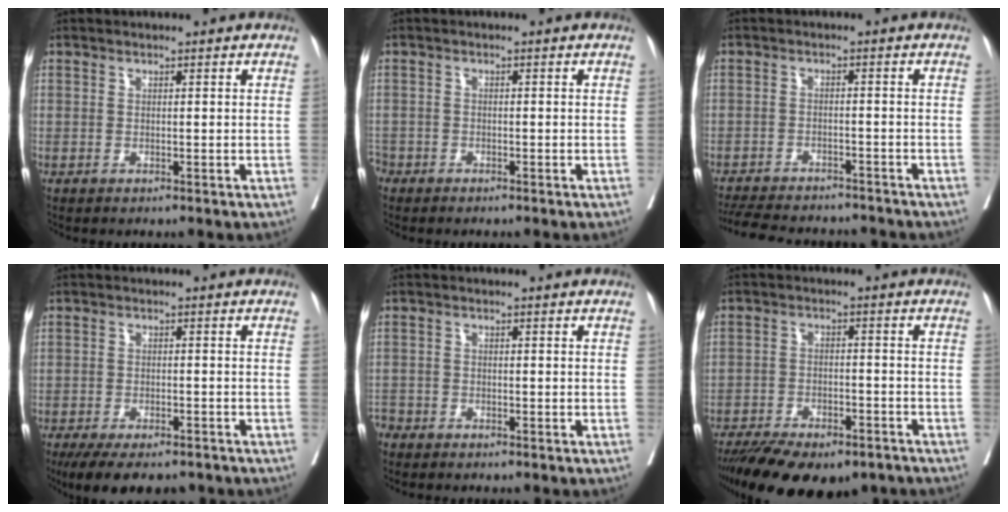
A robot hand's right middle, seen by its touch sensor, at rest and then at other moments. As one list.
[{"total": 2.6, "force": [-2.1, 1.4, 0.5], "torque": [-0.013, -0.001, -0.046]}, {"total": 15.9, "force": [-14.4, 3.2, 5.8], "torque": [-0.143, -0.020, -0.200]}, {"total": 11.6, "force": [-9.4, 3.2, 6.0], "torque": [-0.102, -0.015, -0.134]}, {"total": 2.6, "force": [-2.5, 0.9, 0.3], "torque": [-0.002, -0.003, -0.049]}, {"total": 17.9, "force": [-13.9, 6.0, 9.4], "torque": [-0.189, -0.015, -0.203]}]